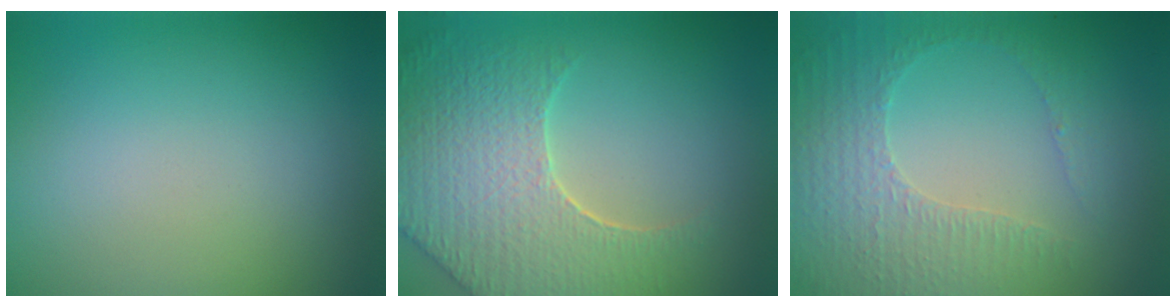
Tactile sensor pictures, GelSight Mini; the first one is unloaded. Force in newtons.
{"total": 8.4, "press": 6.1, "slide": 5.8}
{"total": 4.6, "press": 3.3, "slide": 3.2}